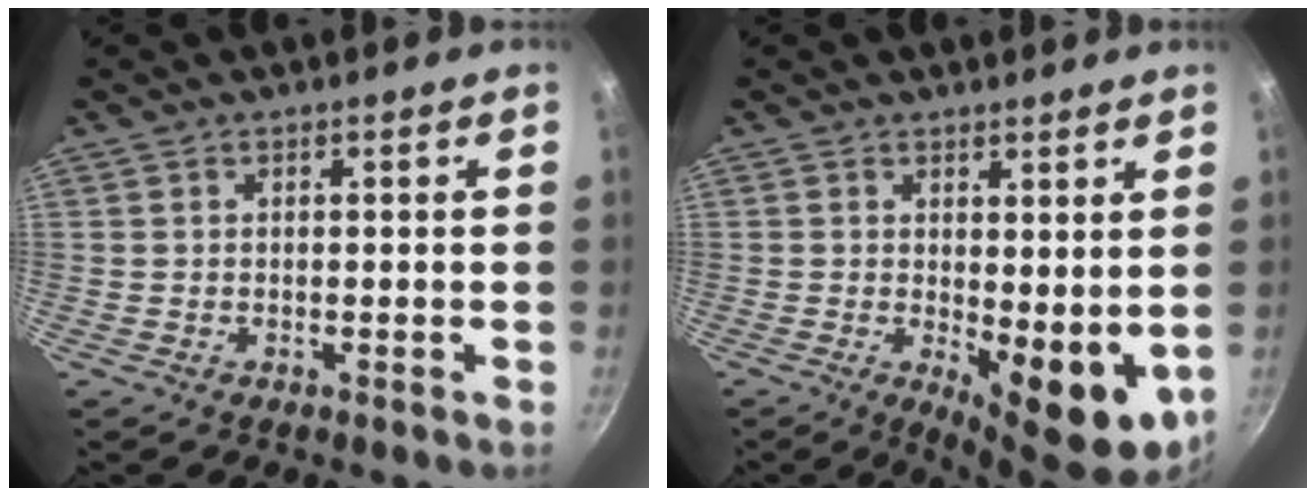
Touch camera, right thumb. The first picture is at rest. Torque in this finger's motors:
{"motor_torque": [-0.28, 0.93, 0.98, 0.00, 0.09]}